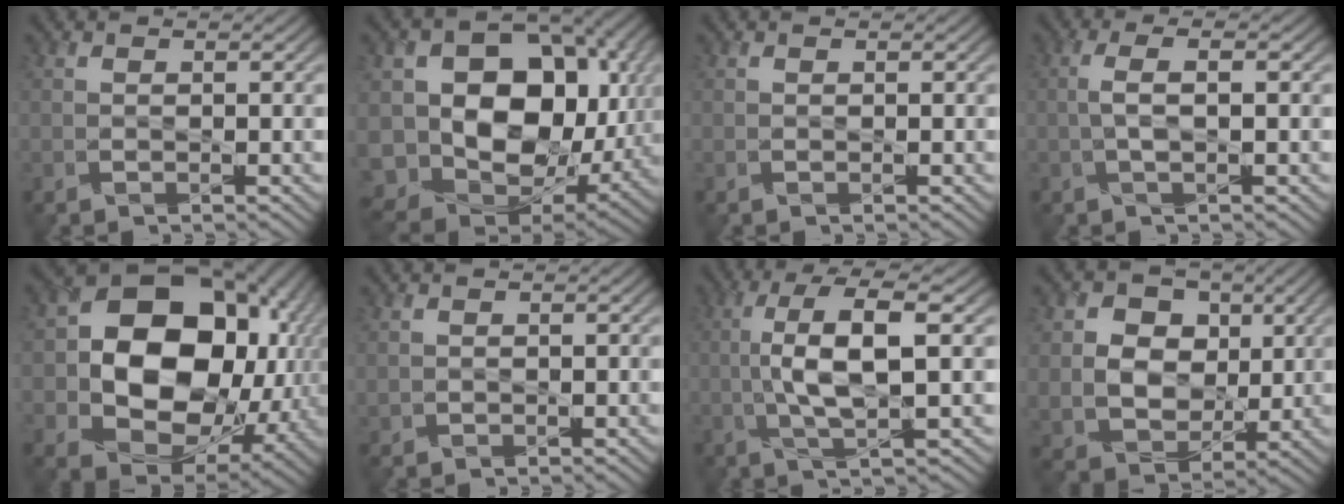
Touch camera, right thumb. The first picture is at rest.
{"total": 17.5, "force": [1.3, 13.3, 11.2], "torque": [-0.210, -0.022, 0.040]}
{"total": 0.0}
{"total": 2.8, "force": [0.0, 0.6, 2.7], "torque": [-0.061, 0.007, -0.002]}
{"total": 17.2, "force": [0.1, 12.9, 11.4], "torque": [-0.191, -0.028, 0.009]}
{"total": 0.8, "force": [0.4, 0.7, 0.1], "torque": [-0.005, -0.005, 0.011]}
{"total": 8.2, "force": [0.5, 2.2, 7.9], "torque": [-0.157, 0.012, 0.007]}
{"total": 9.8, "force": [2.3, 7.9, 5.3], "torque": [-0.138, 0.009, 0.042]}